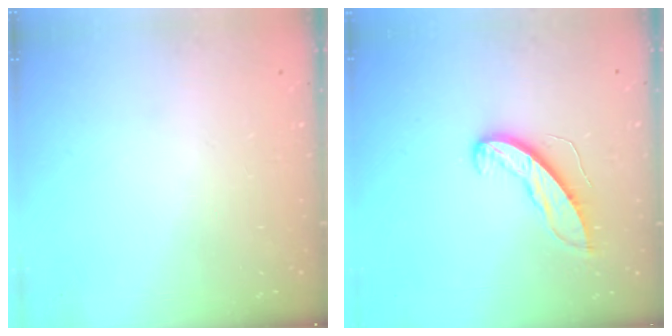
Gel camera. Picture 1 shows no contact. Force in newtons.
{"total": 9.0, "press": 9.0, "slide": 0.3}